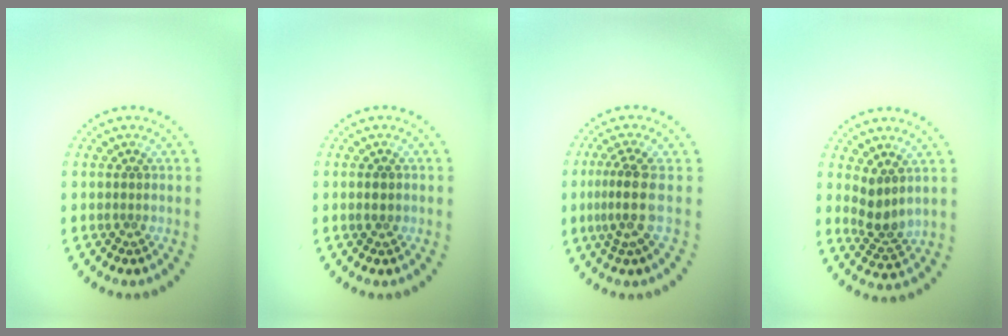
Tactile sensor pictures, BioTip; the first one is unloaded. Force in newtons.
{"total": 1.2, "press": 1.1, "slide": 0.1}
{"total": 3.0, "press": 2.1, "slide": 2.1}
{"total": 2.7, "press": 2.1, "slide": 1.6}